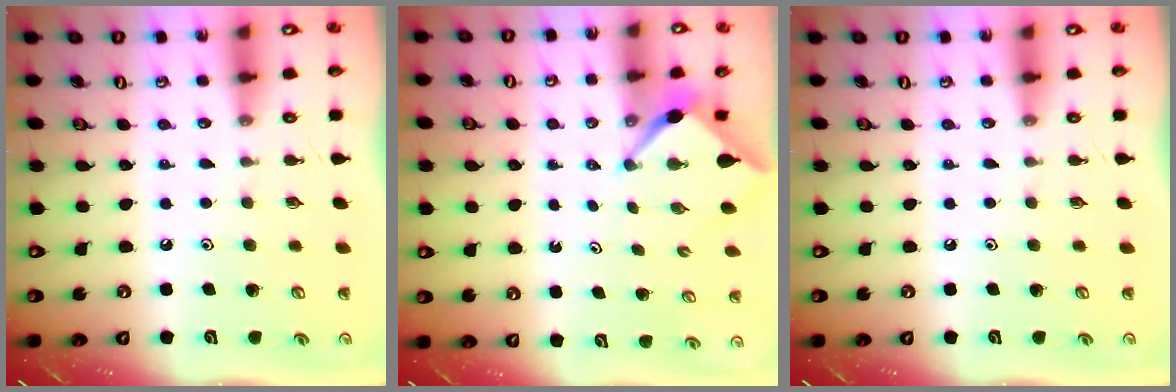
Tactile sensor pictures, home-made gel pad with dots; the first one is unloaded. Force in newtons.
{"total": 2.4, "press": 2.4, "slide": 0.2}
{"total": 0.0}